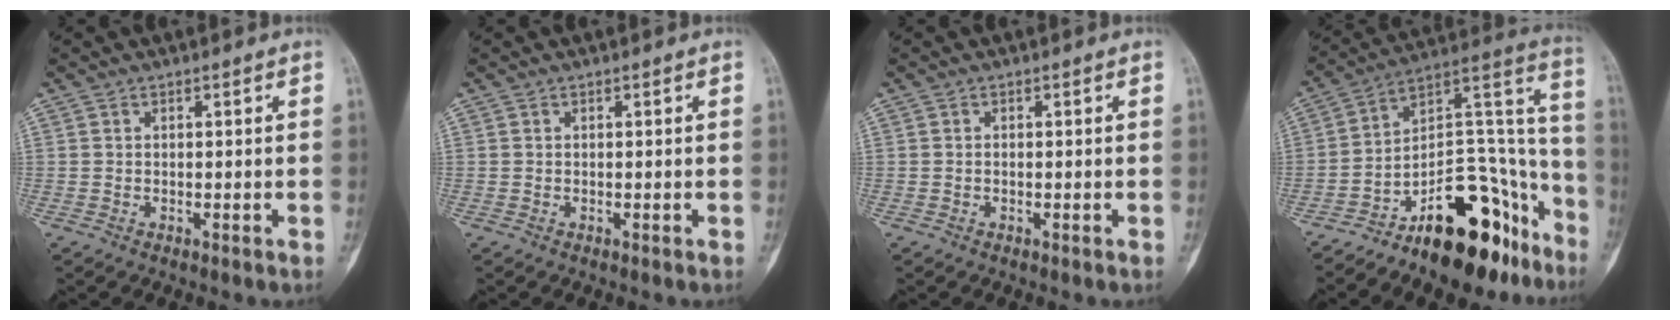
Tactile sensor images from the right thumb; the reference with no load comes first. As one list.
[{"total": 0.0}, {"total": 0.0}, {"total": 24.0, "force": [-15.7, 10.2, 15.0], "torque": [-0.144, 0.138, -0.248]}]